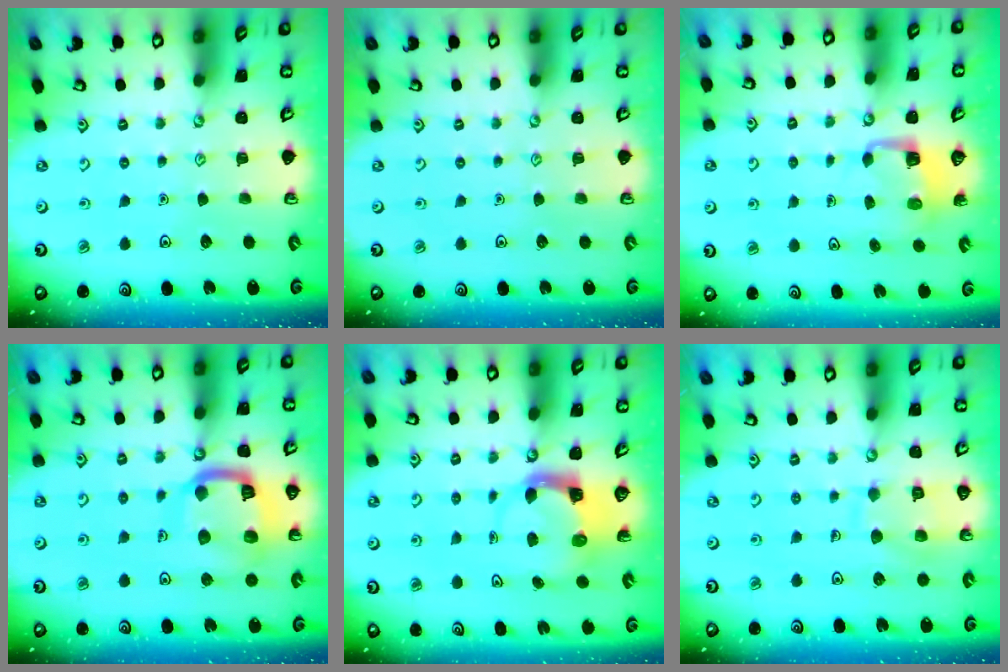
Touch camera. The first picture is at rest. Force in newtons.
{"total": 0.0}
{"total": 3.8, "press": 3.8, "slide": 0.2}
{"total": 15.5, "press": 15.4, "slide": 1.6}
{"total": 3.6, "press": 3.6, "slide": 0.5}
{"total": 10.7, "press": 10.7, "slide": 1.0}